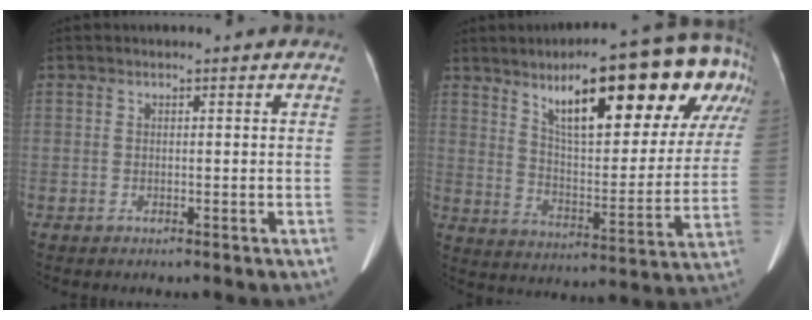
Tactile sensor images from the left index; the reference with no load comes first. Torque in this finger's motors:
{"motor_torque": [1.01, -0.79, 0.80, 0.21]}